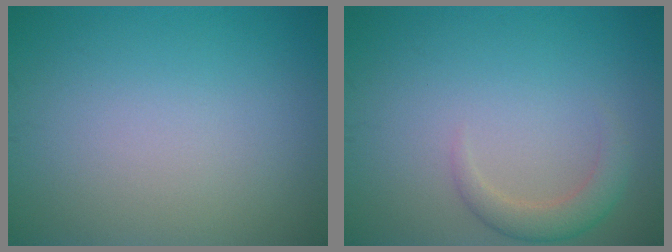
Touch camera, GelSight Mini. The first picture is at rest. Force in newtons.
{"total": 2.4, "press": 2.3, "slide": 0.3}